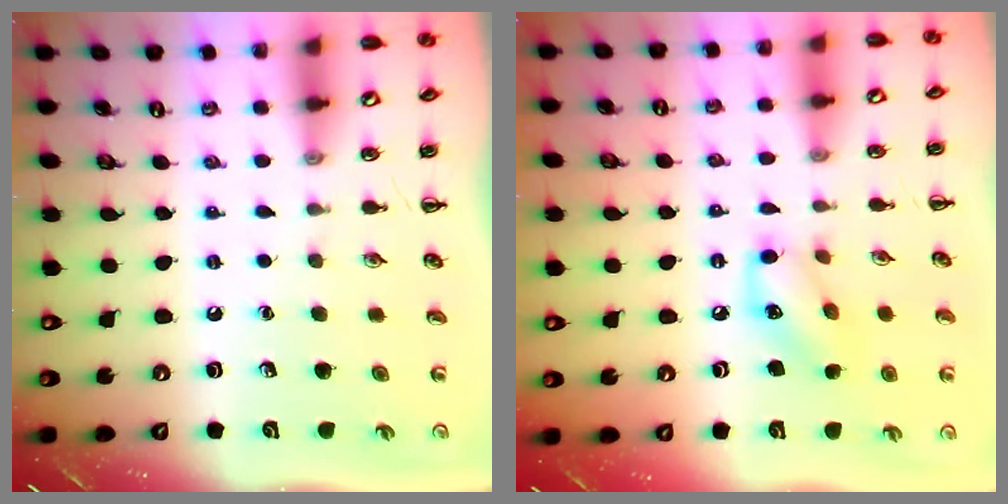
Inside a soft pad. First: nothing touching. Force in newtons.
{"total": 9.9, "press": 9.9, "slide": 0.3}